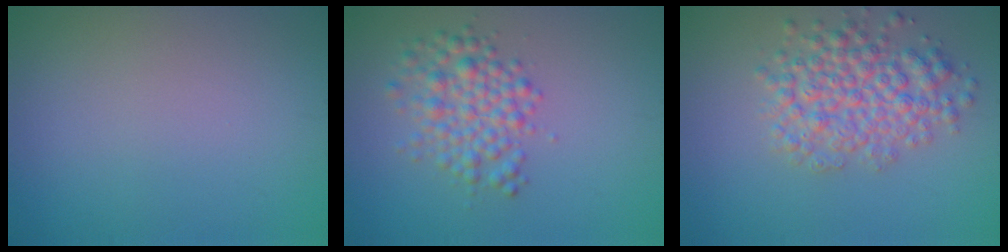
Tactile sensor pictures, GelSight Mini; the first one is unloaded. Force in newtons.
{"total": 3.7, "press": 3.7, "slide": 0.1}
{"total": 5.1, "press": 5.1, "slide": 0.2}